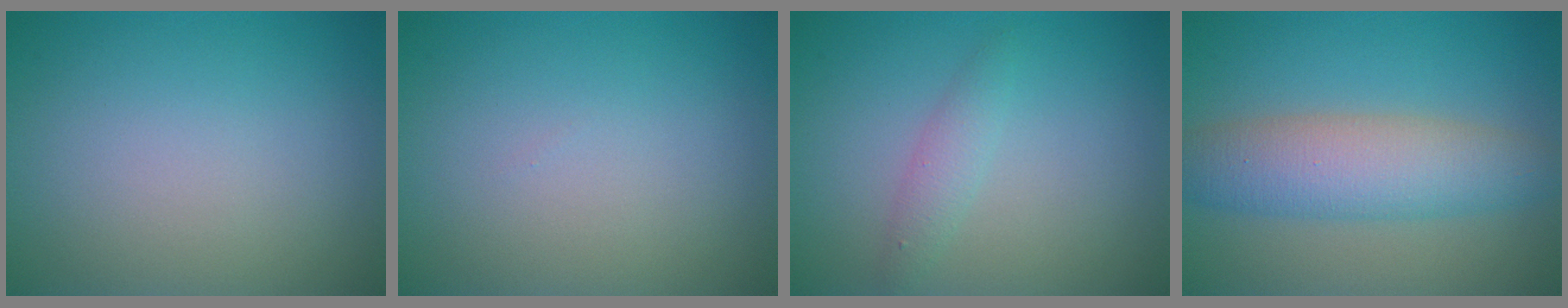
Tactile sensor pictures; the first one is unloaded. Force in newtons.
{"total": 0.0}
{"total": 1.6, "press": 1.6, "slide": 0.1}
{"total": 6.0, "press": 6.0, "slide": 0.4}